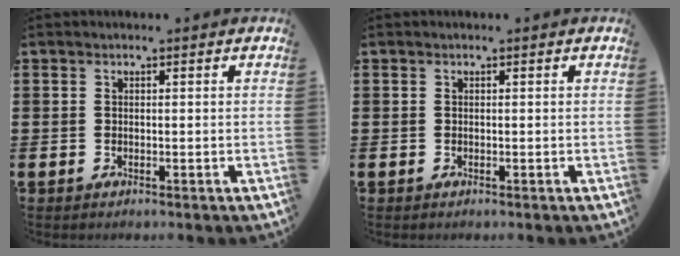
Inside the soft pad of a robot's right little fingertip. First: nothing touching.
{"total": 0.0}